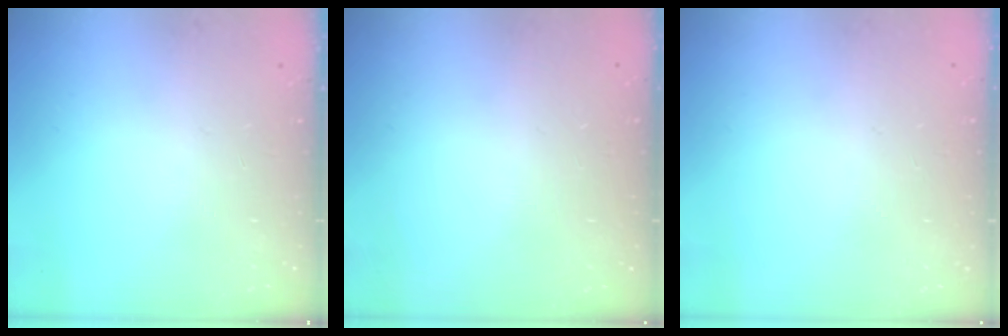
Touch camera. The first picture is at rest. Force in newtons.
{"total": 0.0}
{"total": 0.0}